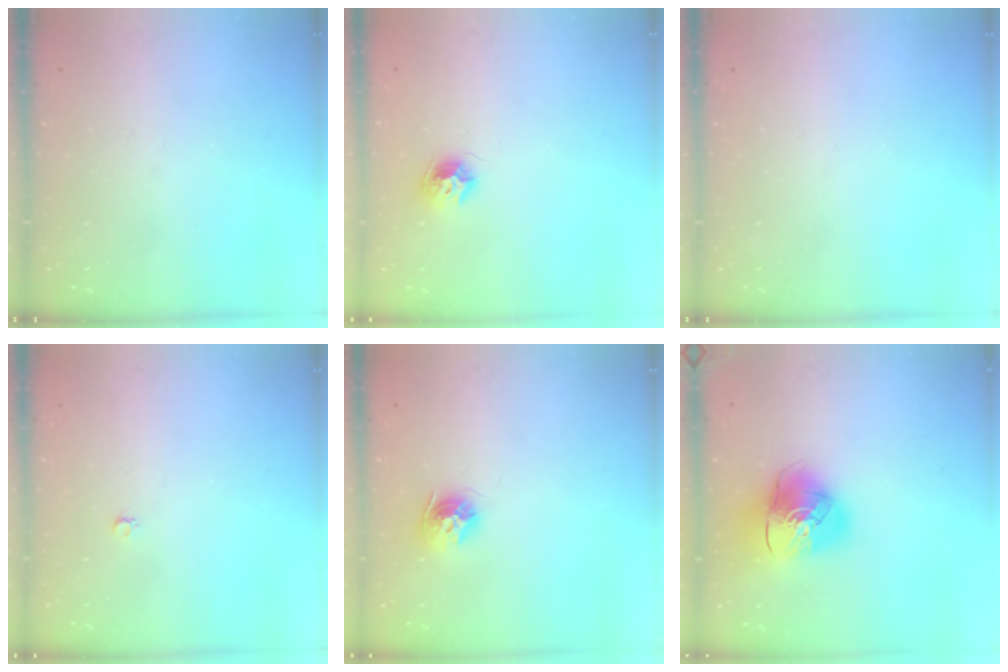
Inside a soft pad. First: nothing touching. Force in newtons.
{"total": 8.1, "press": 8.1, "slide": 0.1}
{"total": 0.0}
{"total": 2.6, "press": 2.6, "slide": 0.3}
{"total": 9.5, "press": 9.5, "slide": 0.4}
{"total": 12.8, "press": 12.7, "slide": 2.0}